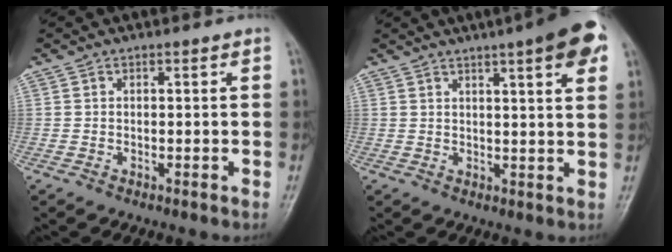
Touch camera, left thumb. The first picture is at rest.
{"total": 11.0, "force": [5.9, 2.0, 9.0], "torque": [-0.104, -0.007, 0.070]}